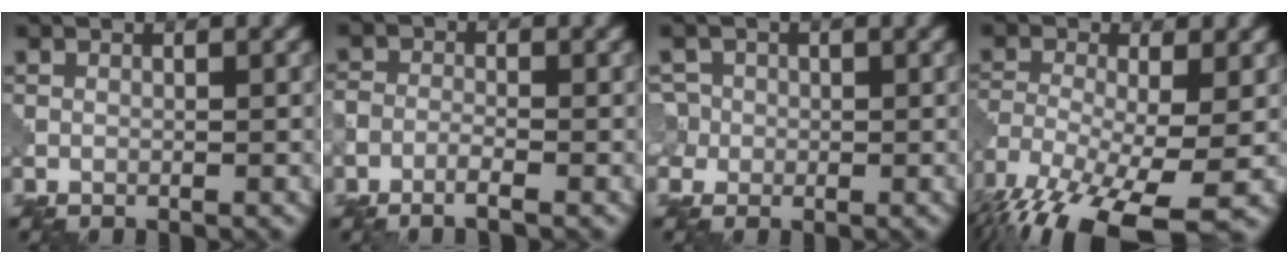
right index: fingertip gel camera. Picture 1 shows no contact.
{"total": 1.7, "force": [-1.1, 0.6, 1.1], "torque": [-0.023, 0.000, -0.028]}
{"total": 2.9, "force": [-0.1, 2.8, 0.9], "torque": [-0.010, 0.023, -0.016]}
{"total": 12.6, "force": [-7.7, 3.9, 9.3], "torque": [-0.185, -0.026, -0.133]}